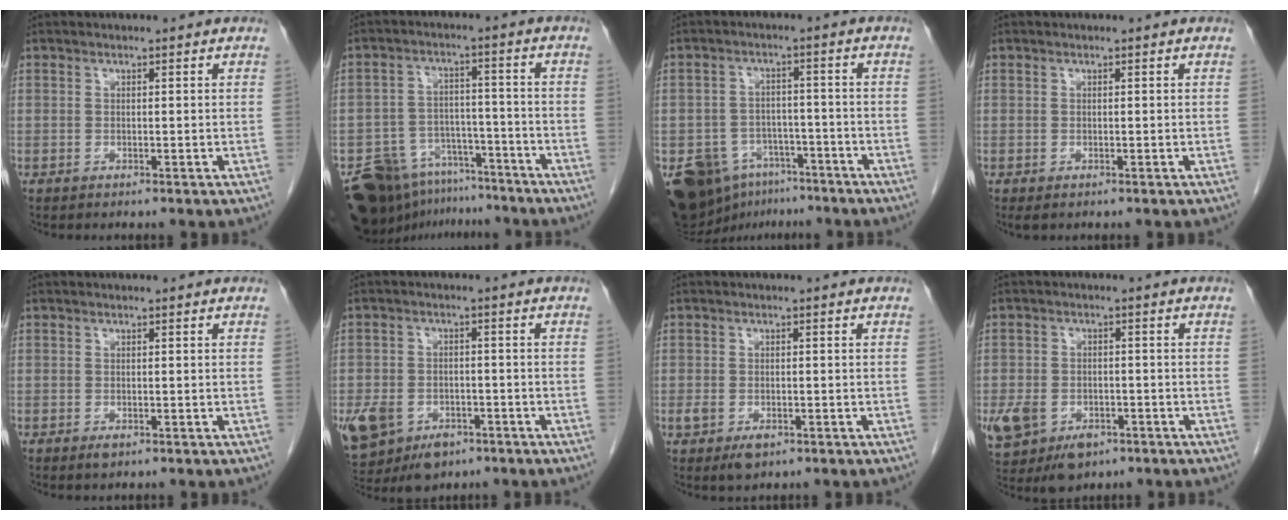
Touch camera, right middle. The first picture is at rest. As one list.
[{"total": 13.2, "force": [-10.8, 6.7, 3.6], "torque": [-0.061, 0.027, -0.167]}, {"total": 14.3, "force": [-8.8, 9.2, 6.5], "torque": [-0.132, 0.008, -0.131]}, {"total": 0.5, "force": [-0.2, 0.3, 0.4], "torque": [-0.006, -0.002, 0.001]}, {"total": 0.9, "force": [-0.5, 0.4, 0.6], "torque": [-0.011, -0.001, -0.002]}, {"total": 15.8, "force": [-7.1, 11.7, 7.8], "torque": [-0.210, 0.008, -0.101]}, {"total": 3.0, "force": [-1.4, 1.8, 2.0], "torque": [-0.036, -0.004, -0.012]}, {"total": 14.4, "force": [-6.1, 10.7, 7.3], "torque": [-0.195, 0.005, -0.084]}]